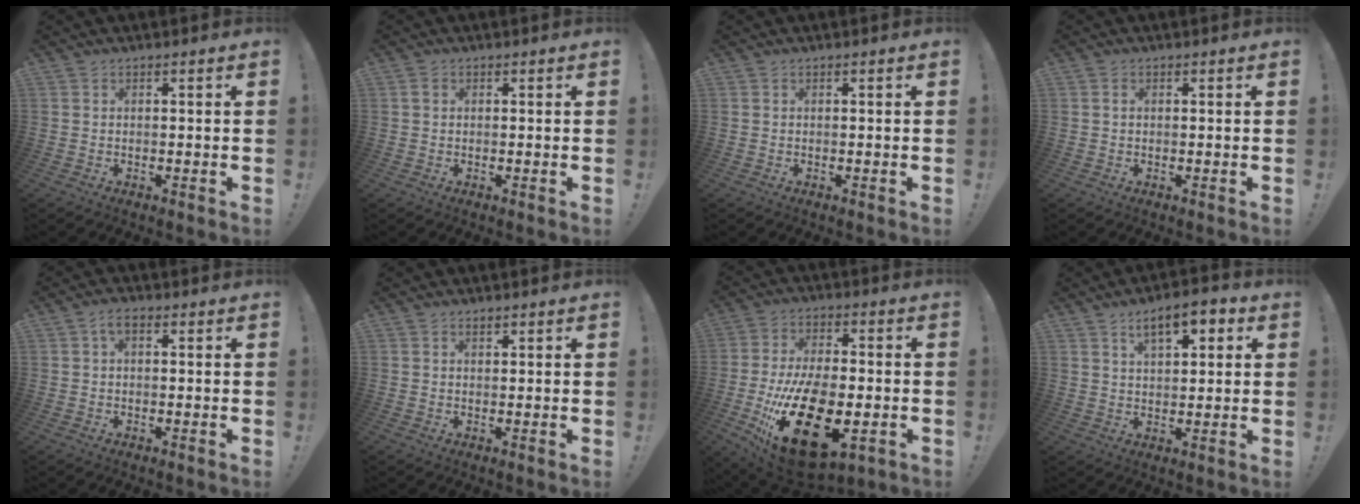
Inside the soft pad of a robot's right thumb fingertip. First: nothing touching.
{"total": 1.4, "force": [0.5, 1.1, 0.8], "torque": [-0.013, 0.003, 0.008]}
{"total": 0.0}
{"total": 0.7, "force": [0.2, 0.5, 0.5], "torque": [-0.010, 0.003, 0.003]}
{"total": 2.6, "force": [0.4, 1.3, 2.2], "torque": [-0.041, 0.007, 0.006]}
{"total": 1.6, "force": [1.1, 0.8, 0.9], "torque": [-0.005, -0.005, 0.018]}
{"total": 25.1, "force": [-6.9, 13.0, 20.3], "torque": [-0.372, 0.029, -0.097]}
{"total": 8.4, "force": [4.3, 3.6, 6.3], "torque": [-0.092, -0.011, 0.072]}